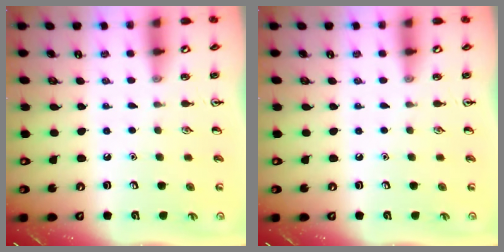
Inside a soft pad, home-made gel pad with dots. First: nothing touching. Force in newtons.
{"total": 0.0}